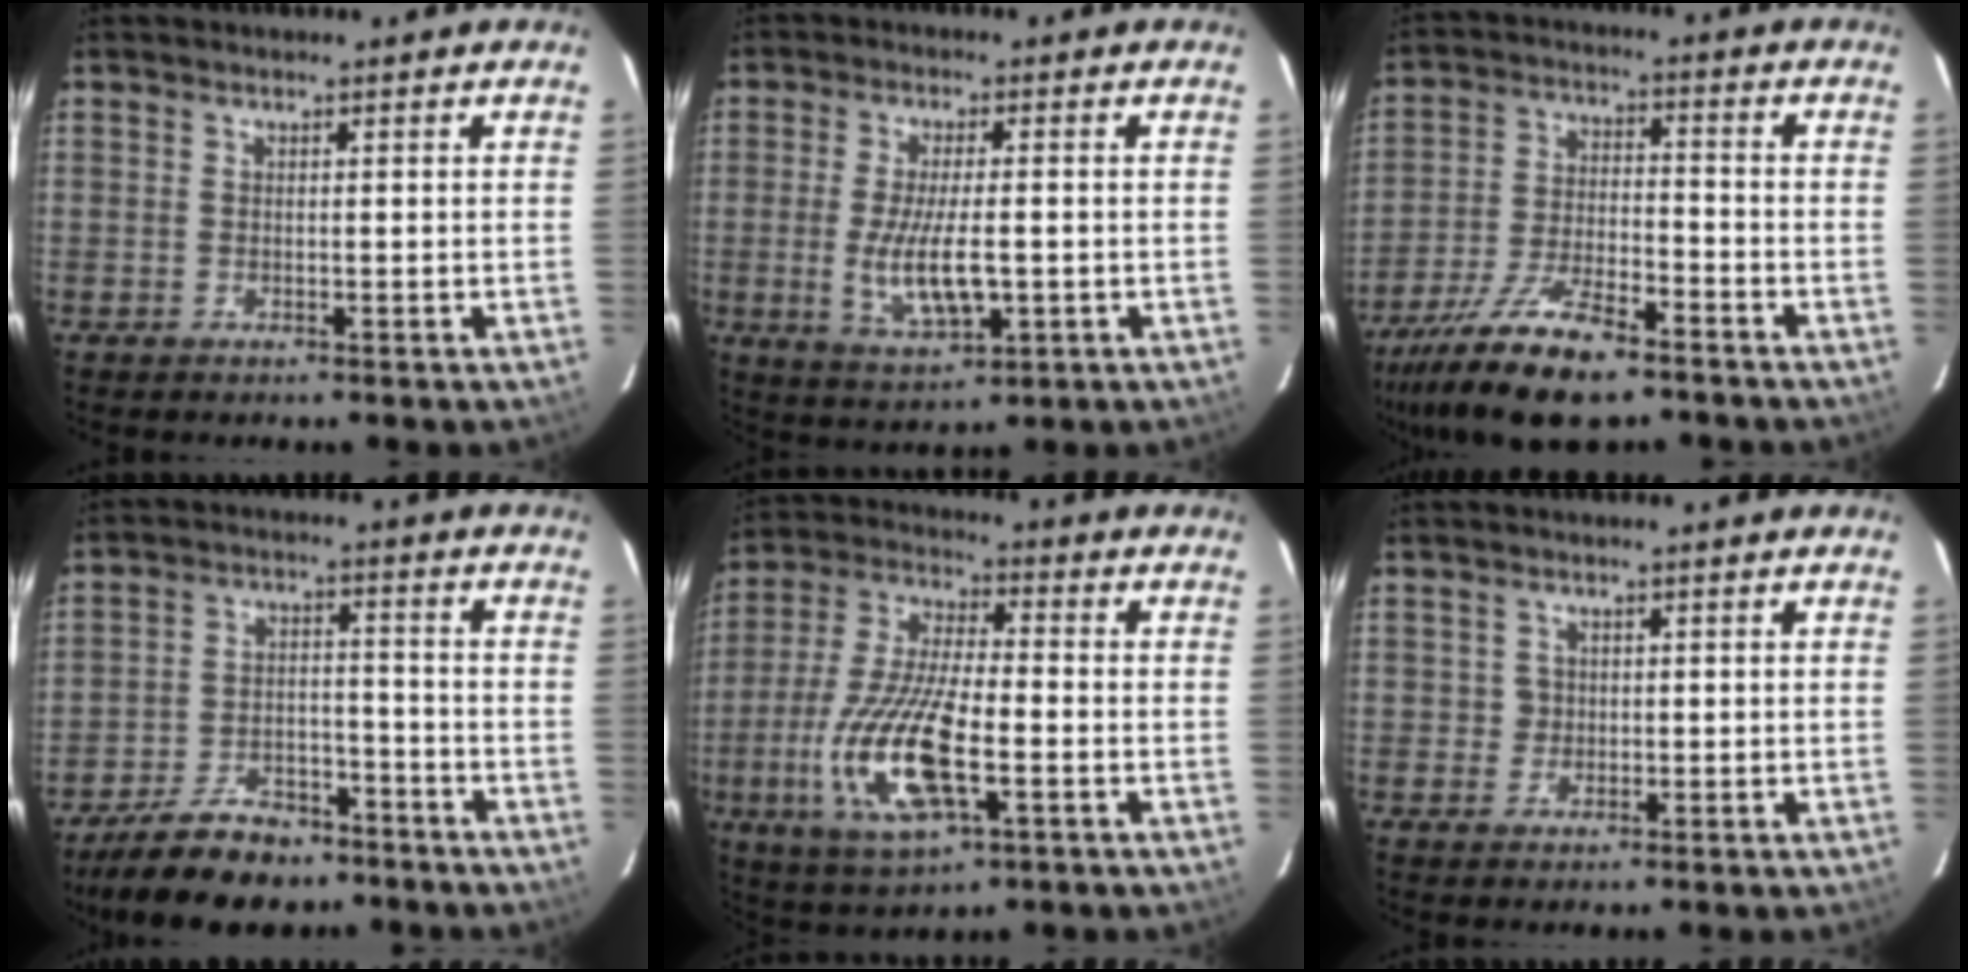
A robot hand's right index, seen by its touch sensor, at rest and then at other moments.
{"total": 9.2, "force": [-1.7, 3.0, 8.6], "torque": [-0.170, -0.016, -0.023]}
{"total": 15.2, "force": [-11.3, 4.6, 9.1], "torque": [-0.198, -0.026, -0.209]}
{"total": 12.6, "force": [-10.0, 5.9, 4.9], "torque": [-0.117, 0.013, -0.154]}
{"total": 16.6, "force": [-5.1, 5.8, 14.6], "torque": [-0.314, -0.013, -0.096]}
{"total": 1.7, "force": [0.0, 1.7, -0.1], "torque": [0.007, 0.005, 0.001]}